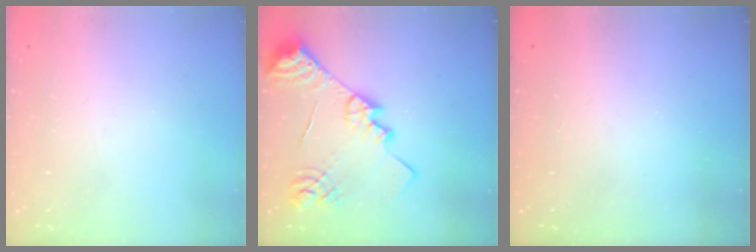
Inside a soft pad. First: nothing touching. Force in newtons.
{"total": 18.4, "press": 18.3, "slide": 1.7}
{"total": 2.1, "press": 2.1, "slide": 0.4}